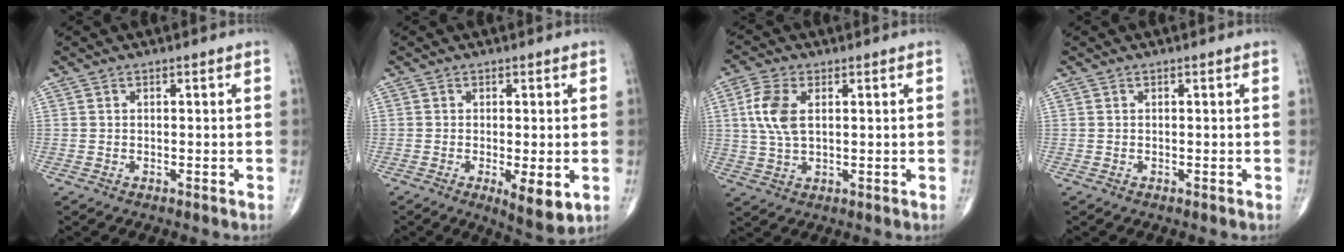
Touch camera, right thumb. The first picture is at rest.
{"total": 6.3, "force": [-1.6, 2.0, 5.8], "torque": [-0.090, -0.019, -0.022]}
{"total": 7.3, "force": [1.7, 3.9, 5.9], "torque": [-0.134, 0.004, 0.033]}
{"total": 0.0}